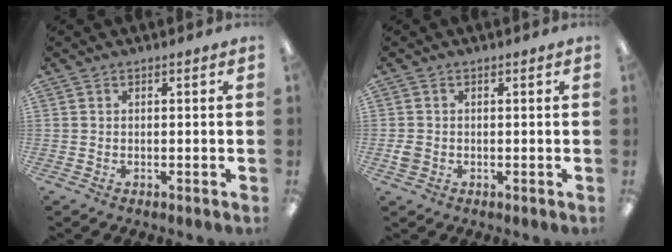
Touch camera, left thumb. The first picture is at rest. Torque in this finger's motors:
{"motor_torque": [-0.22, 0.28, 0.11, -0.24, 0.00]}